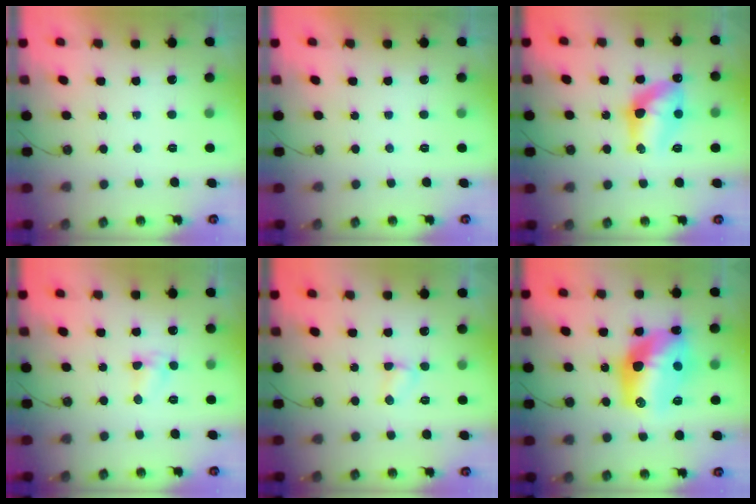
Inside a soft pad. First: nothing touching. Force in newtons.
{"total": 0.0}
{"total": 15.0, "press": 14.9, "slide": 0.9}
{"total": 6.3, "press": 6.3, "slide": 0.7}
{"total": 2.9, "press": 2.9, "slide": 0.3}
{"total": 17.2, "press": 17.1, "slide": 1.5}